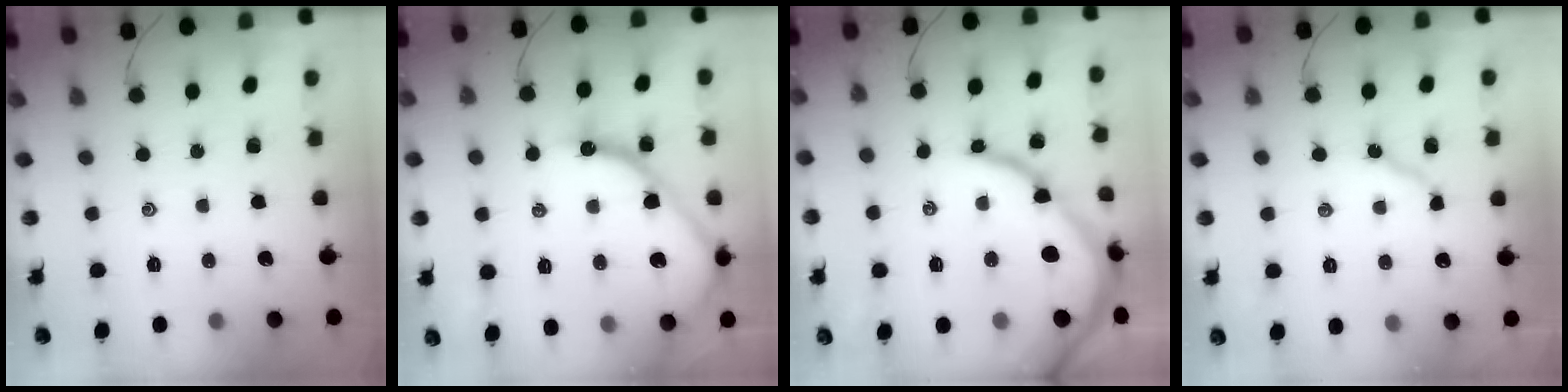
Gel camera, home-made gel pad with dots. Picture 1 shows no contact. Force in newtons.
{"total": 11.9, "press": 11.8, "slide": 1.2}
{"total": 14.2, "press": 14.2, "slide": 1.1}
{"total": 4.7, "press": 4.7, "slide": 0.6}